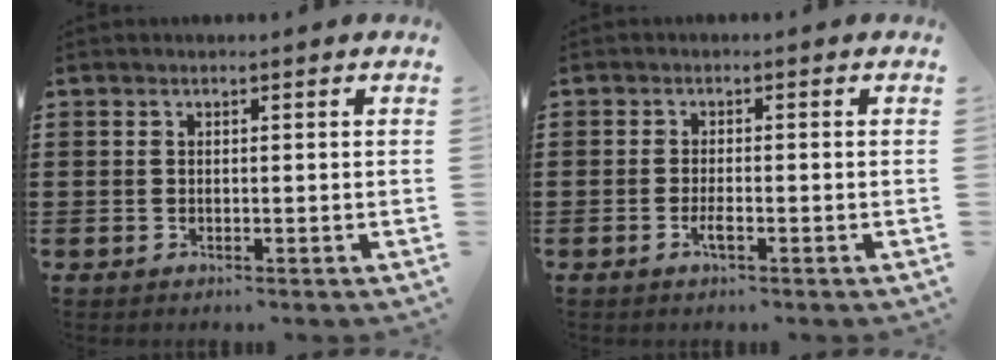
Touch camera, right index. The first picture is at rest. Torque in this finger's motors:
{"motor_torque": [0.85, 1.29, 0.27, 0.05]}